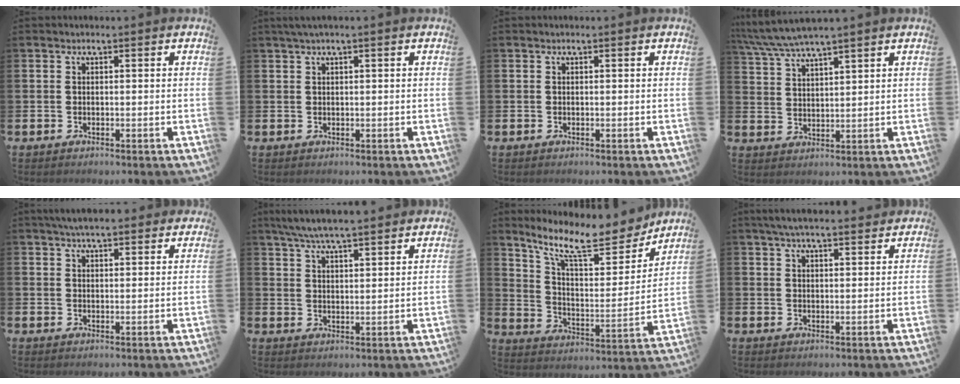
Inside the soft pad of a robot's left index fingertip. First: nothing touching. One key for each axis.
{"total": 1.1, "fx": 0.7, "fy": -0.1, "fz": 0.9, "tx": -0.018, "ty": 0.003, "tz": 0.011}
{"total": 0.0}
{"total": 5.2, "fx": 4.9, "fy": 0.1, "fz": 1.8, "tx": -0.057, "ty": -0.017, "tz": 0.088}
{"total": 4.3, "fx": 4.0, "fy": 0.8, "fz": 1.4, "tx": -0.029, "ty": -0.010, "tz": 0.071}
{"total": 6.4, "fx": 6.1, "fy": 0.4, "fz": 1.9, "tx": -0.054, "ty": -0.023, "tz": 0.111}
{"total": 11.7, "fx": 9.9, "fy": 3.0, "fz": 5.5, "tx": -0.135, "ty": -0.059, "tz": 0.169}
{"total": 4.7, "fx": 4.4, "fy": 0.6, "fz": 1.7, "tx": -0.042, "ty": -0.011, "tz": 0.080}